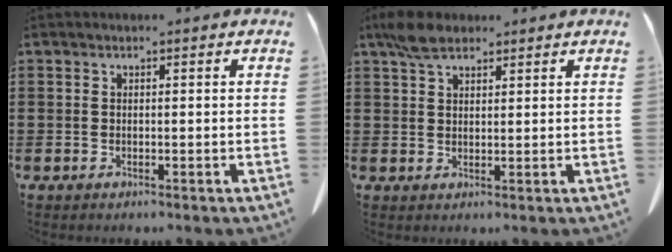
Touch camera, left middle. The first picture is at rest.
{"total": 4.3, "force": [3.2, 1.8, 2.4], "torque": [-0.054, 0.007, 0.059]}